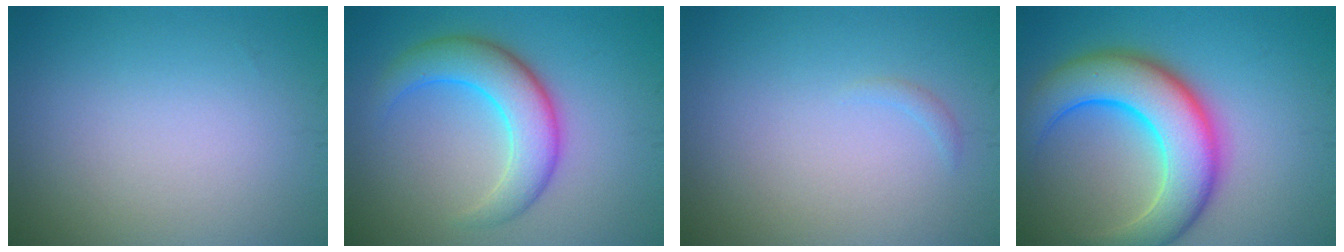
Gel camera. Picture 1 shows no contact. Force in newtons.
{"total": 5.7, "press": 5.7, "slide": 0.3}
{"total": 0.6, "press": 0.6, "slide": 0.1}
{"total": 9.0, "press": 9.0, "slide": 0.1}